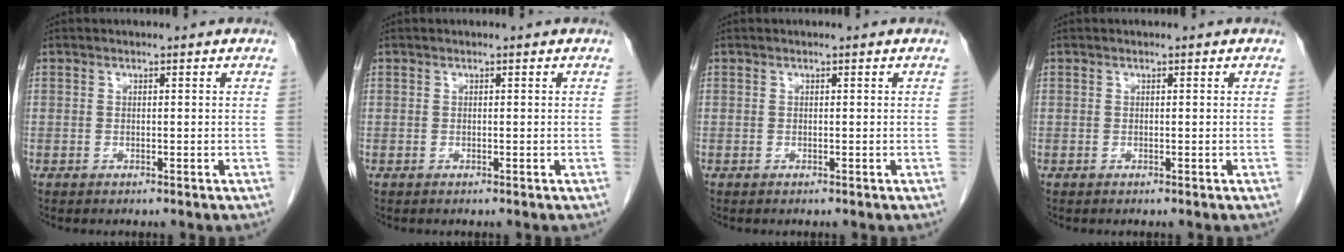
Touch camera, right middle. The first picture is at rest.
{"total": 0.0}
{"total": 0.0}
{"total": 0.0}